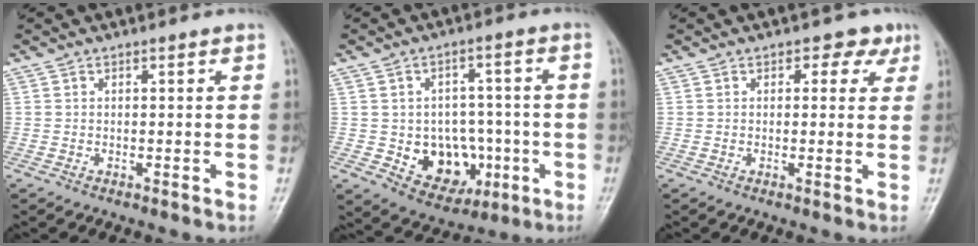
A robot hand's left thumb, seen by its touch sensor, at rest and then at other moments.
{"total": 11.7, "force": [-2.9, 9.2, 6.7], "torque": [-0.048, 0.020, -0.029]}
{"total": 3.3, "force": [1.6, 2.3, 1.7], "torque": [0.008, -0.003, 0.014]}